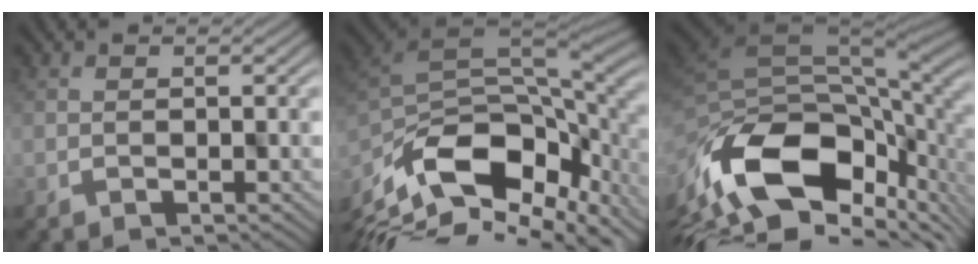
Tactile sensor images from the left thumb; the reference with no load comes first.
{"total": 13.1, "force": [-4.9, 6.9, 10.0], "torque": [-0.227, -0.029, -0.077]}
{"total": 14.9, "force": [-2.8, 8.5, 11.9], "torque": [-0.253, -0.044, -0.026]}